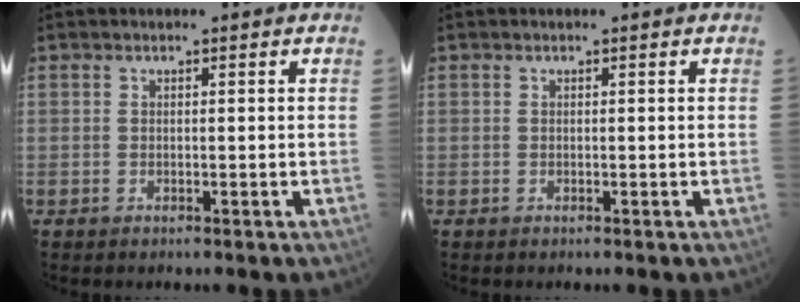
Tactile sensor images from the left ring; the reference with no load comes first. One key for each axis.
{"total": 0.0}